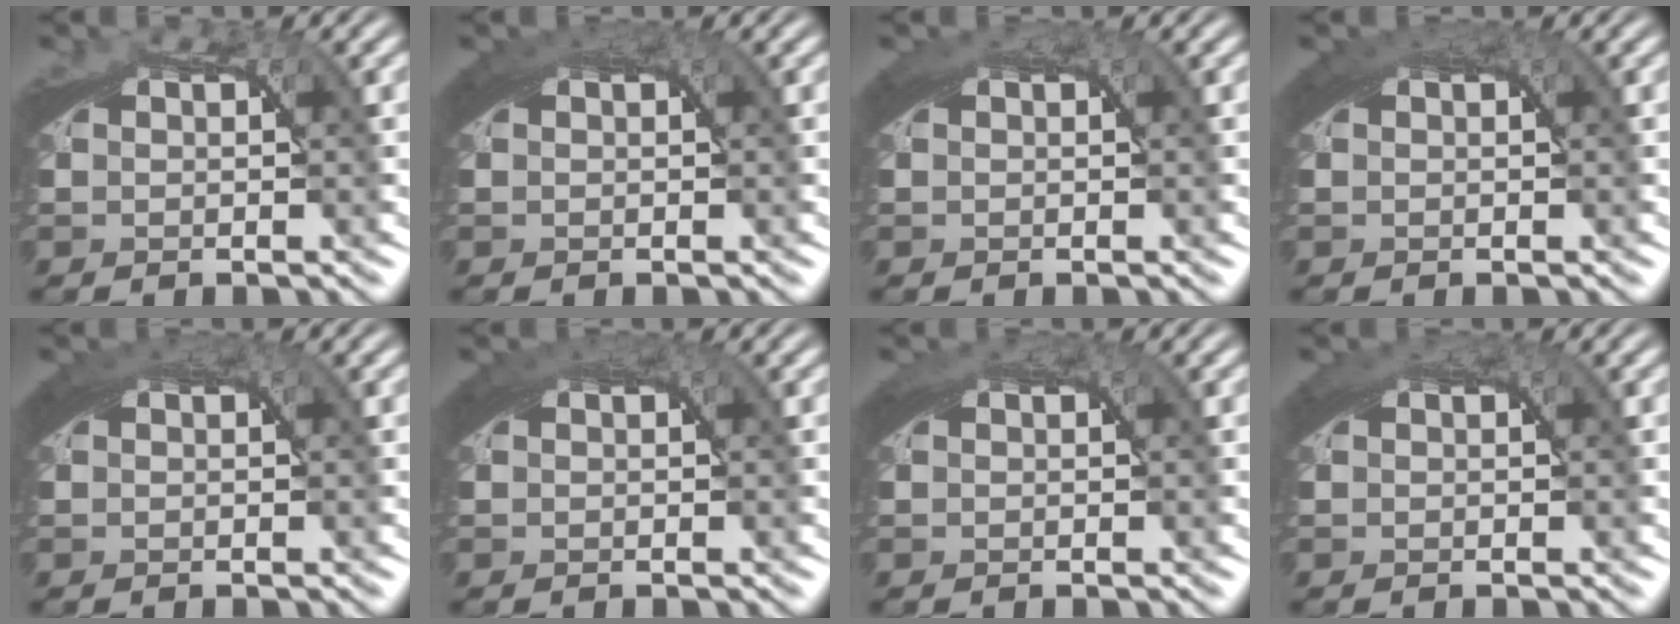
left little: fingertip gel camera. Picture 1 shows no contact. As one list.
[{"total": 2.6, "force": [1.3, 0.6, 2.2], "torque": [-0.026, 0.012, 0.016]}, {"total": 2.0, "force": [1.0, 0.5, 1.6], "torque": [-0.019, 0.009, 0.012]}, {"total": 2.5, "force": [1.3, 0.5, 2.0], "torque": [-0.023, 0.012, 0.015]}, {"total": 2.8, "force": [1.3, 0.7, 2.3], "torque": [-0.028, 0.012, 0.016]}, {"total": 2.8, "force": [1.4, 0.7, 2.3], "torque": [-0.027, 0.014, 0.017]}, {"total": 2.1, "force": [1.0, 0.6, 1.7], "torque": [-0.021, 0.008, 0.013]}, {"total": 2.0, "force": [1.1, 0.5, 1.6], "torque": [-0.018, 0.009, 0.013]}]